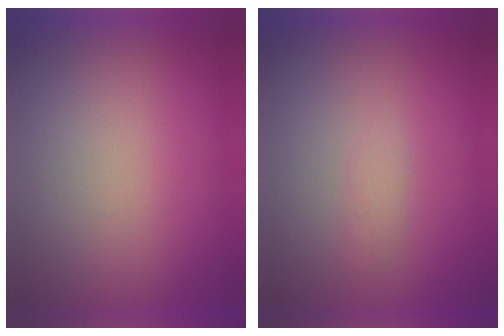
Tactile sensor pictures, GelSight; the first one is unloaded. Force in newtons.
{"total": 1.4}